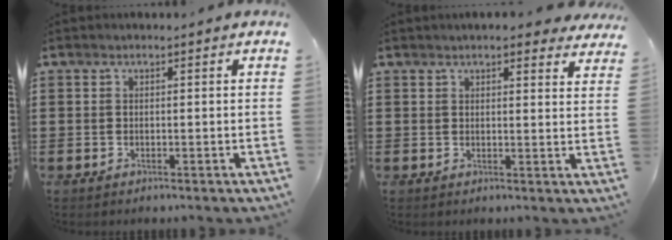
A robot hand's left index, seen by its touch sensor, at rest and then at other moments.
{"total": 3.5, "force": [3.1, 0.3, 1.5], "torque": [-0.029, -0.008, 0.055]}